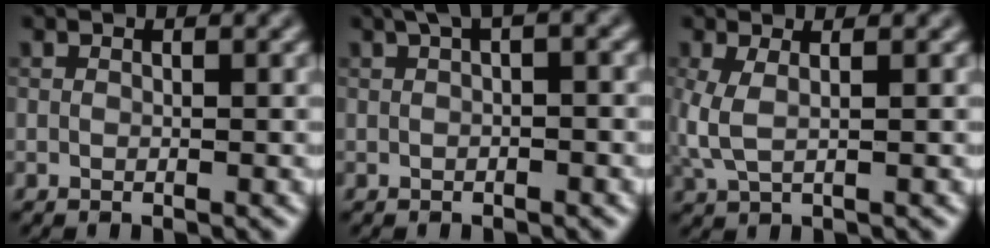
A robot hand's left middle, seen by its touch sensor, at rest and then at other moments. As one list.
[{"total": 2.4, "force": [0.8, 0.6, 2.2], "torque": [-0.031, 0.013, 0.010]}, {"total": 2.4, "force": [0.4, 0.7, 2.2], "torque": [-0.059, 0.001, 0.006]}]